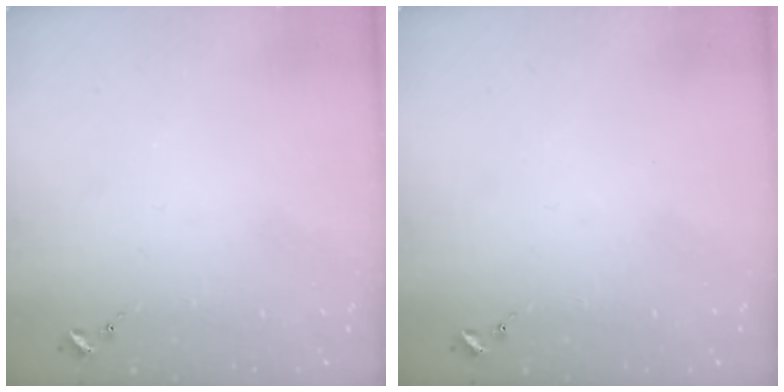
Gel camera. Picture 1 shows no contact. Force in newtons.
{"total": 0.0}